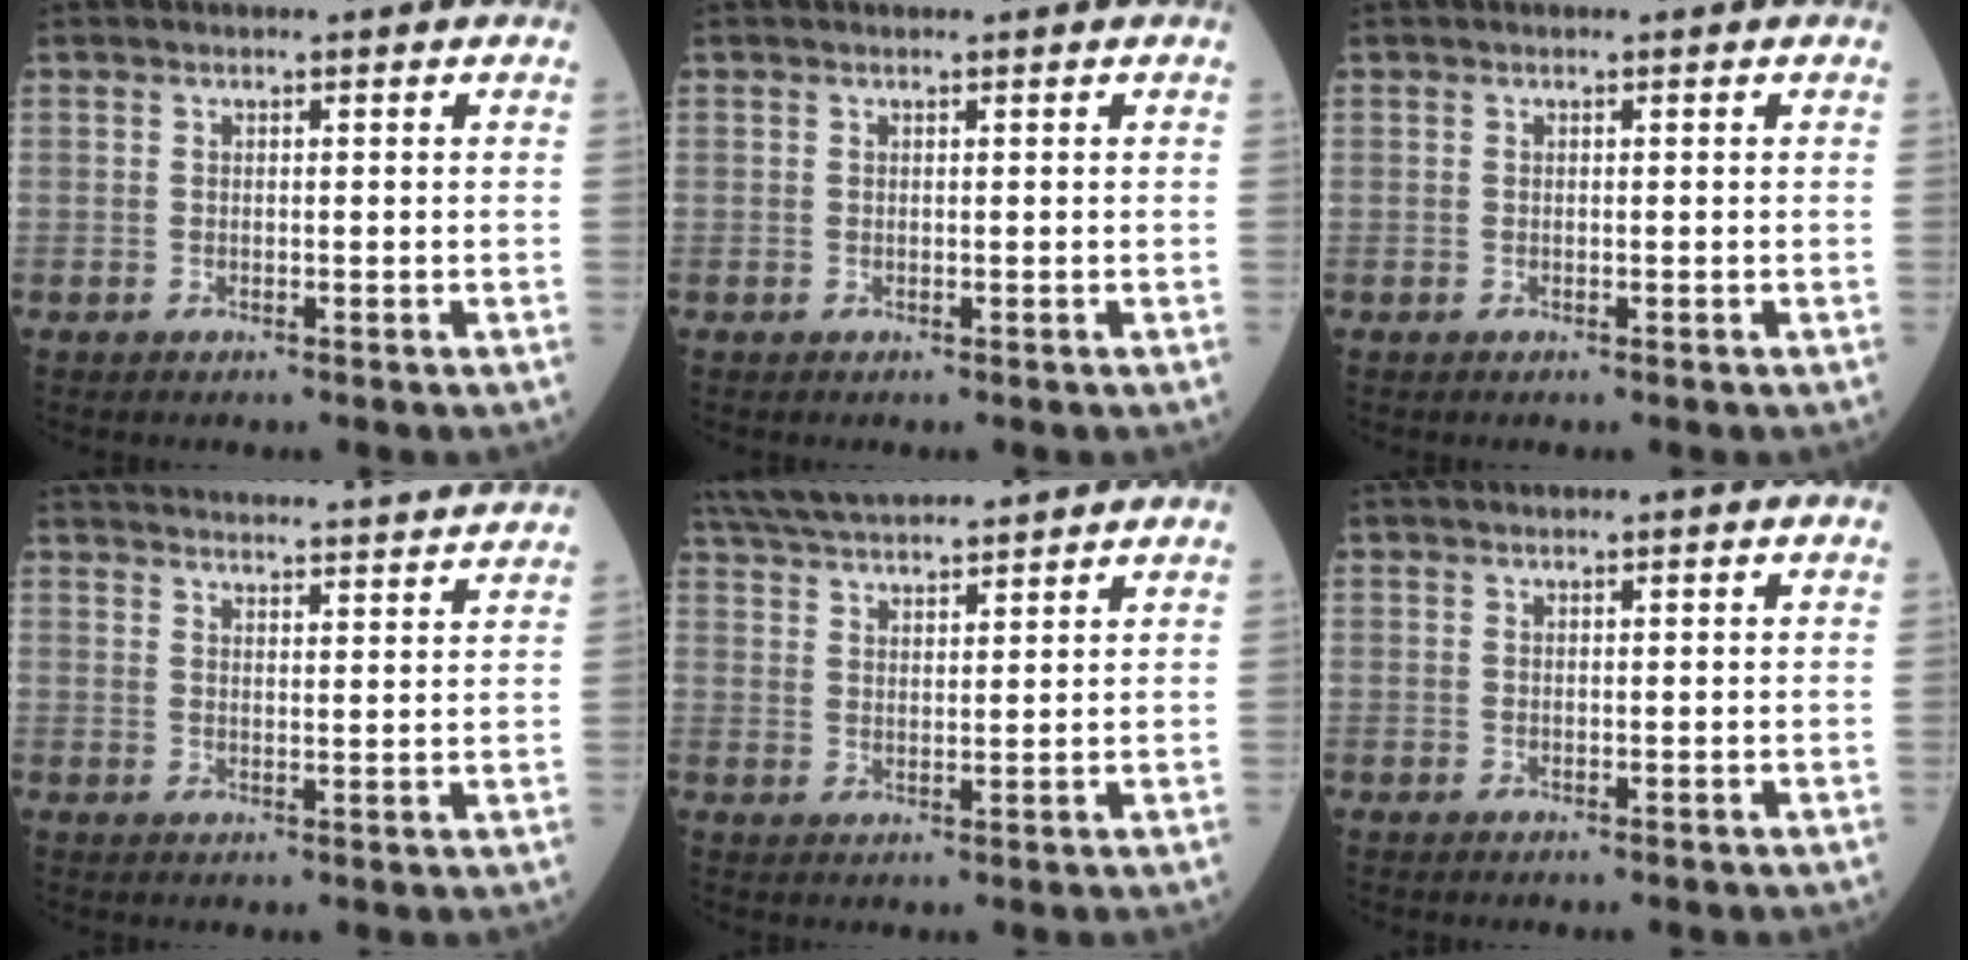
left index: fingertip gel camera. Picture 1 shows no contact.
{"total": 0.0}
{"total": 0.0}
{"total": 24.3, "force": [23.4, 0.6, 6.5], "torque": [-0.101, -0.011, 0.307]}
{"total": 12.7, "force": [11.8, 1.5, 4.5], "torque": [-0.089, 0.038, 0.198]}
{"total": 1.2, "force": [1.0, 0.1, 0.6], "torque": [-0.007, 0.022, 0.020]}